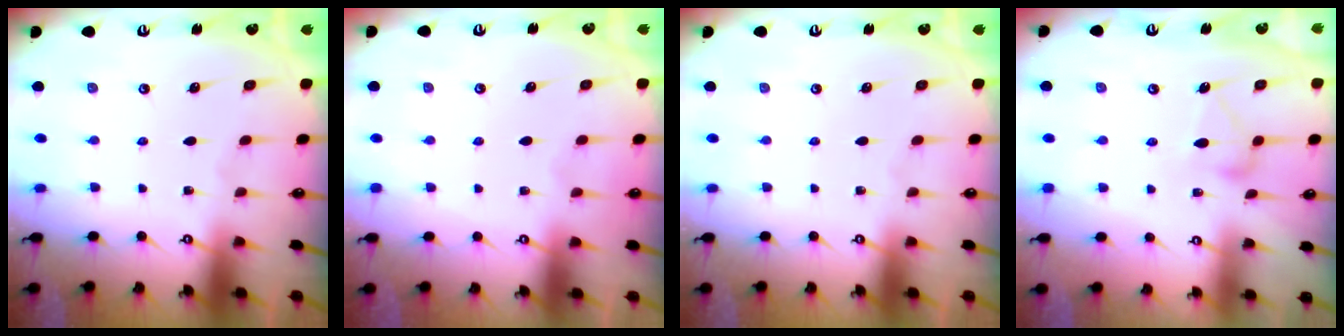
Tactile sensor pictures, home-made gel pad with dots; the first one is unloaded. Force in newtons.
{"total": 3.7, "press": 3.7, "slide": 0.1}
{"total": 0.0}
{"total": 11.8, "press": 11.8, "slide": 0.5}